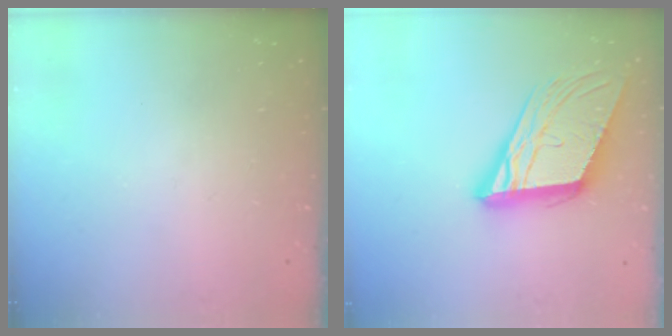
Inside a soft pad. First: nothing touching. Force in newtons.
{"total": 18.1, "press": 17.7, "slide": 3.6}